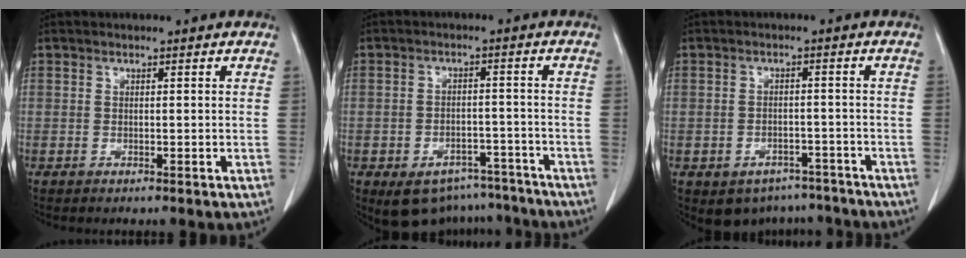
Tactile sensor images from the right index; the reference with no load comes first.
{"total": 9.4, "force": [-7.3, 5.4, 2.5], "torque": [-0.023, 0.023, -0.097]}
{"total": 7.3, "force": [-5.6, 4.6, 1.3], "torque": [-0.002, 0.014, -0.073]}